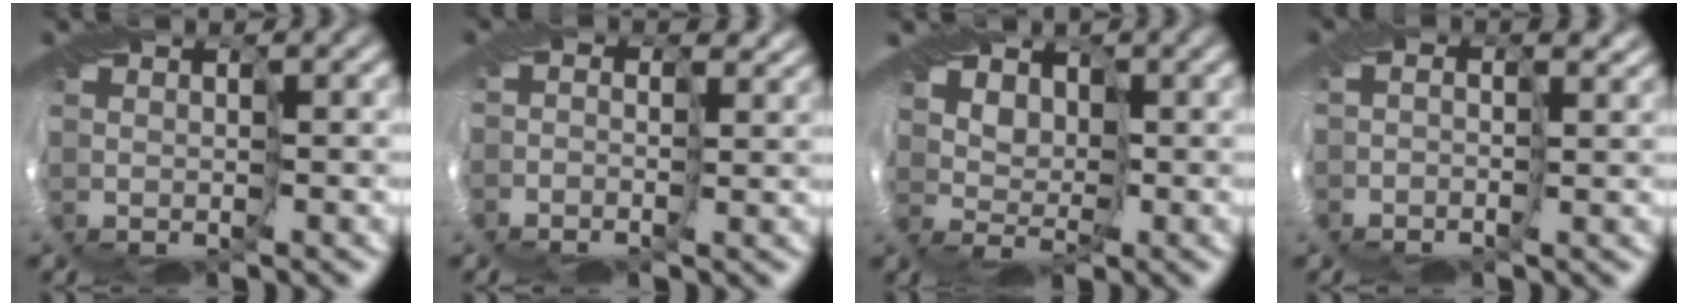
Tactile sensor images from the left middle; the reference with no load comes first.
{"total": 4.0, "force": [1.5, 3.1, 1.9], "torque": [-0.036, 0.012, 0.025]}
{"total": 6.2, "force": [2.1, 4.3, 4.0], "torque": [-0.053, 0.015, 0.005]}
{"total": 4.2, "force": [1.4, 3.0, 2.6], "torque": [-0.047, 0.013, 0.024]}